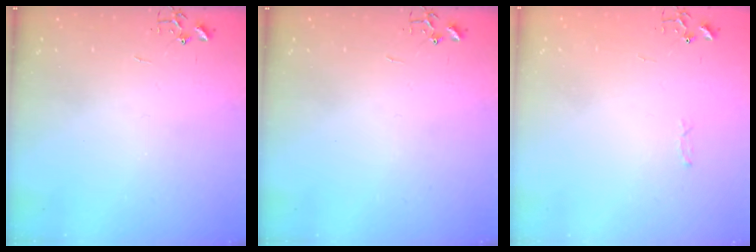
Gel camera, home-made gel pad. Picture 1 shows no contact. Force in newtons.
{"total": 0.0}
{"total": 2.8, "press": 2.8, "slide": 0.4}